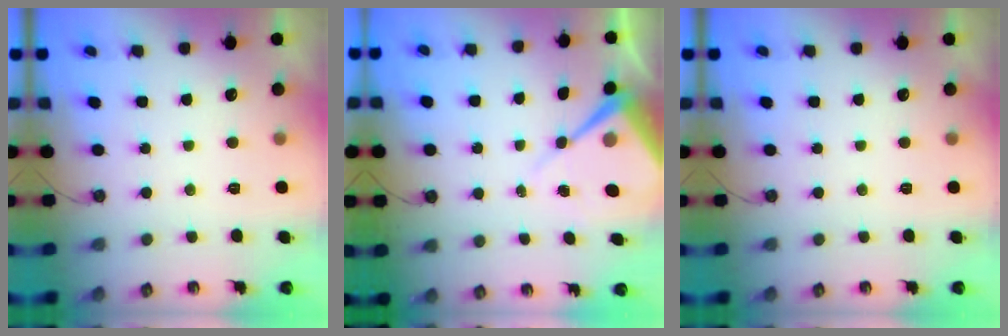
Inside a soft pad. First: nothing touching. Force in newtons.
{"total": 8.8, "press": 8.8, "slide": 0.7}
{"total": 0.0}